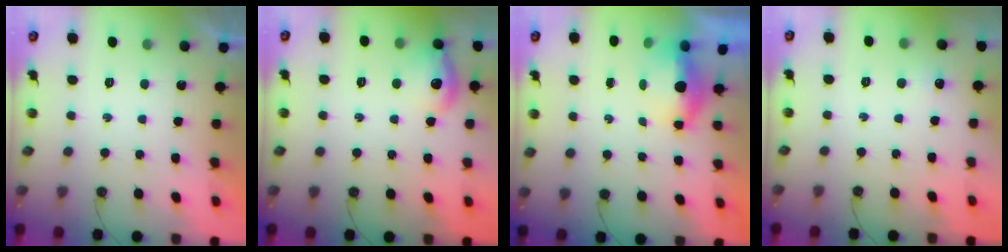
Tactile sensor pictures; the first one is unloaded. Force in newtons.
{"total": 12.7, "press": 12.7, "slide": 1.0}
{"total": 7.7, "press": 5.5, "slide": 5.4}
{"total": 3.9, "press": 3.8, "slide": 0.5}